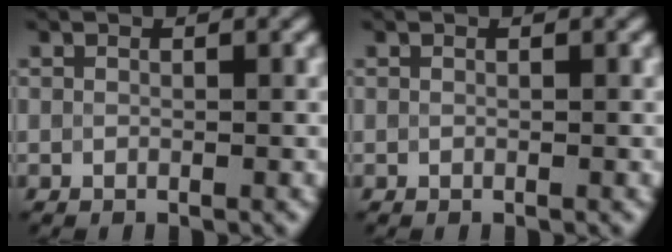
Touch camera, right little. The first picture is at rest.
{"total": 0.0}